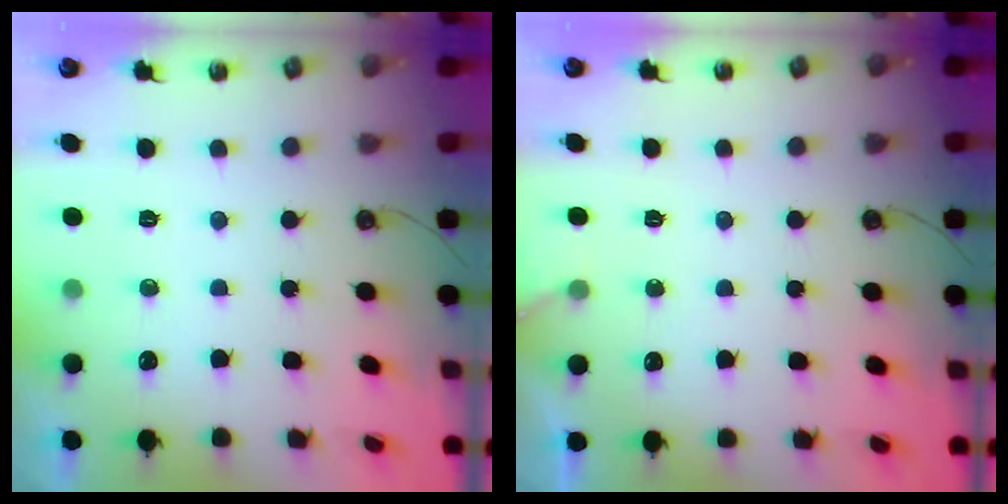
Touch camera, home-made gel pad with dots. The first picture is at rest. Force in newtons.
{"total": 3.1, "press": 3.1, "slide": 0.2}